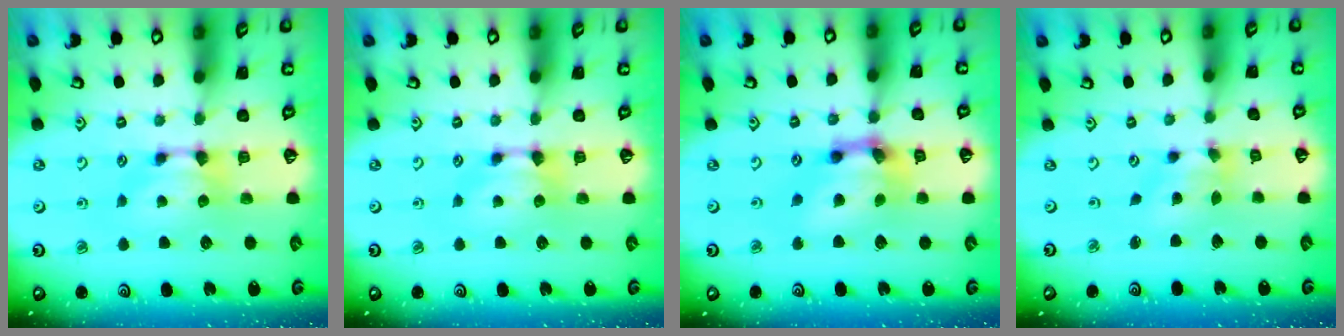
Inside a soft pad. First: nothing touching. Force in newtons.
{"total": 0.0}
{"total": 6.1, "press": 5.8, "slide": 1.8}
{"total": 2.8, "press": 2.4, "slide": 1.5}